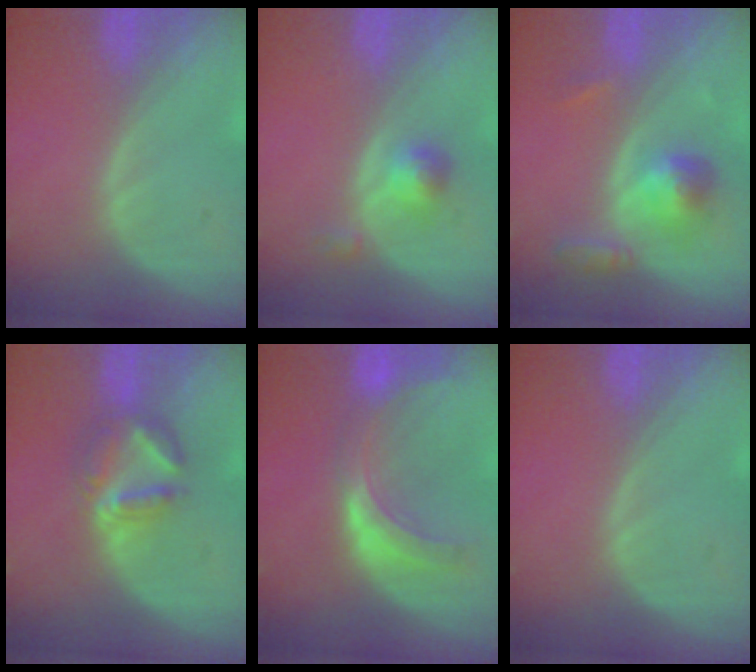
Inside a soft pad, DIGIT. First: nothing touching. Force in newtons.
{"total": 3.0, "press": 2.8, "slide": 1.2}
{"total": 5.2, "press": 4.9, "slide": 1.7}
{"total": 6.1, "press": 5.4, "slide": 2.7}
{"total": 7.4, "press": 6.8, "slide": 2.9}
{"total": 0.0}